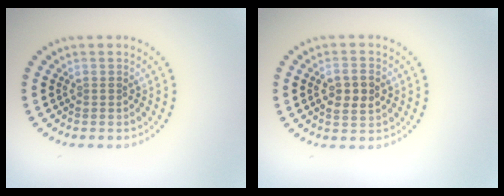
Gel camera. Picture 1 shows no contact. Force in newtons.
{"total": 3.0, "press": 3.0, "slide": 0.2}